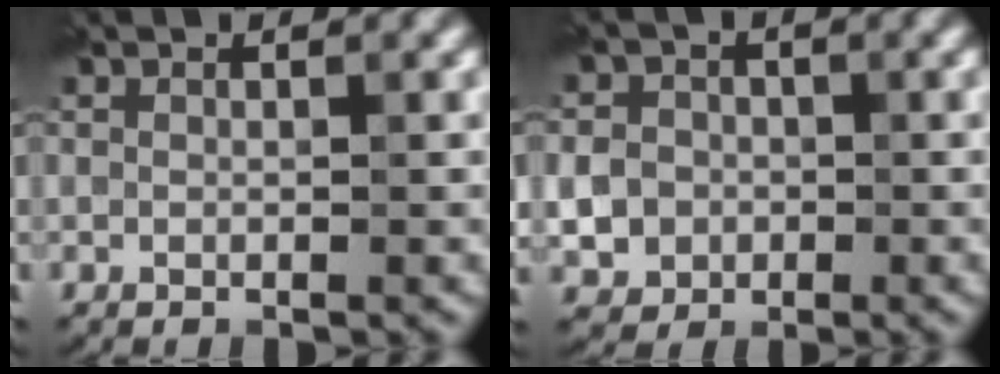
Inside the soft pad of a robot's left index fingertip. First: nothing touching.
{"total": 5.2, "force": [-0.9, 4.8, 1.7], "torque": [-0.020, 0.004, -0.039]}